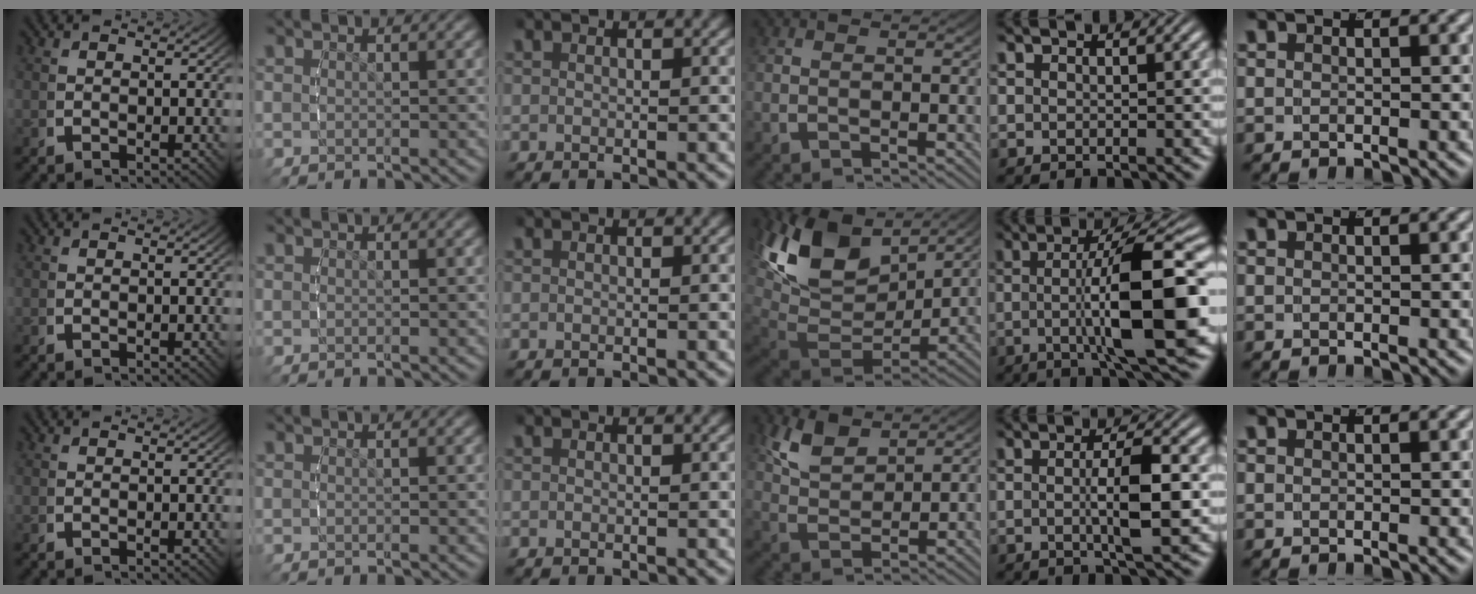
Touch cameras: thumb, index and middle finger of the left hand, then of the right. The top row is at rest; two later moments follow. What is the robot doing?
{"motion": "lift_and_place", "object": "bottle cap"}